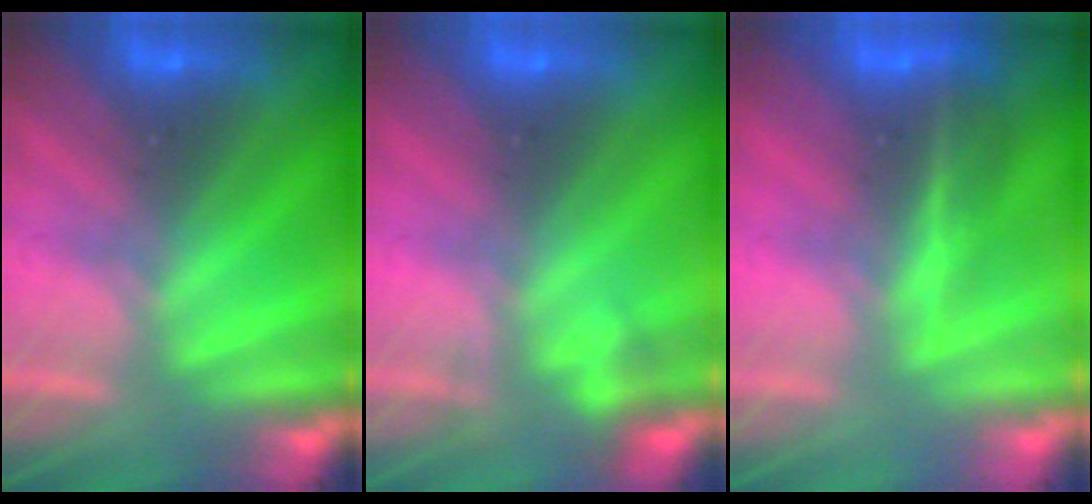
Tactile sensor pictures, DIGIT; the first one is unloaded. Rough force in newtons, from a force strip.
{"total": 2.2}
{"total": 1.7}